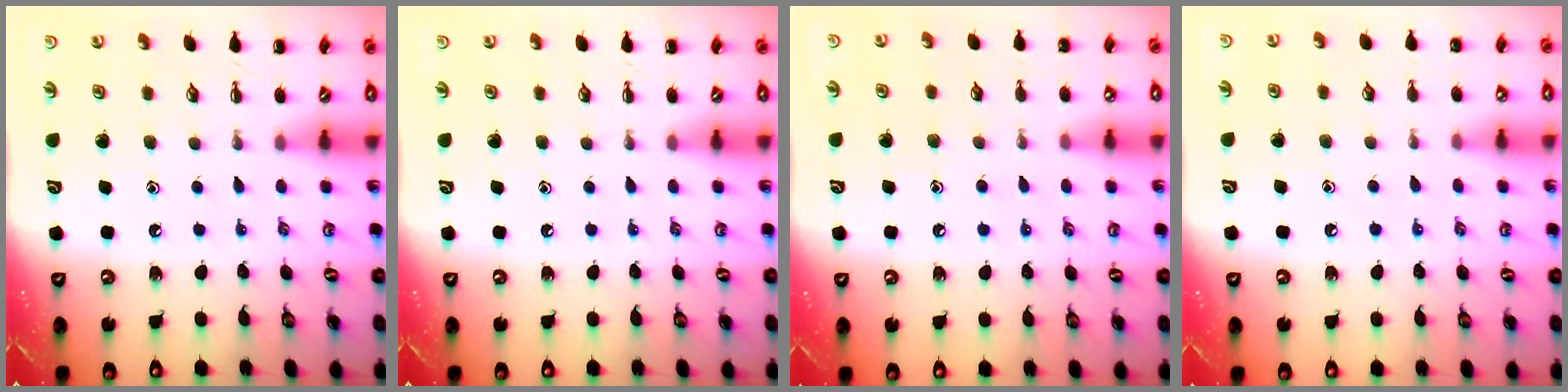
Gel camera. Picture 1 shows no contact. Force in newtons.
{"total": 0.0}
{"total": 6.0, "press": 5.8, "slide": 1.6}
{"total": 6.2, "press": 5.9, "slide": 1.8}